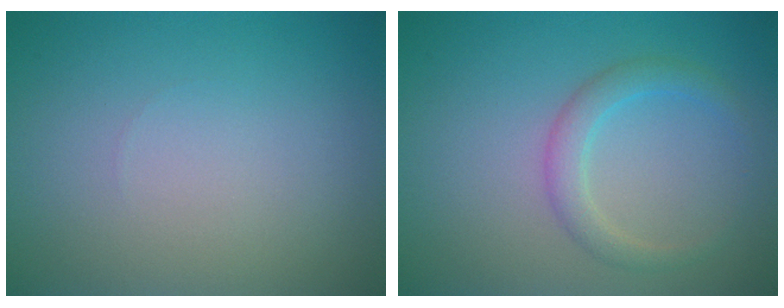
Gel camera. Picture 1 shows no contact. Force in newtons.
{"total": 2.3, "press": 2.2, "slide": 0.1}